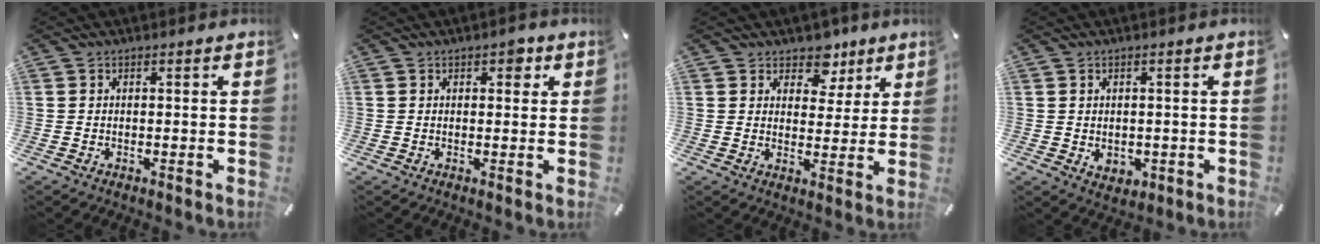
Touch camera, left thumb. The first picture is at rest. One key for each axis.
{"total": 2.4, "fx": 1.2, "fy": 1.5, "fz": 1.4, "tx": -0.008, "ty": -0.002, "tz": 0.014}
{"total": 7.2, "fx": 5.0, "fy": 5.0, "fz": 1.2, "tx": -0.004, "ty": -0.035, "tz": 0.084}
{"total": 2.8, "fx": -0.1, "fy": 2.6, "fz": 1.1, "tx": -0.004, "ty": -0.004, "tz": -0.003}